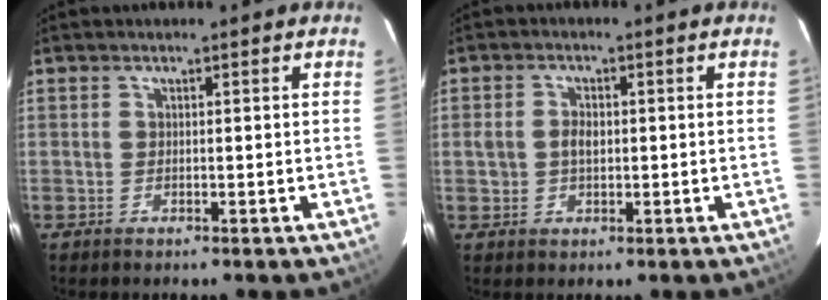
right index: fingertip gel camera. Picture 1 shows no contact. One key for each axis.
{"total": 3.2, "fx": 0.1, "fy": 2.4, "fz": 2.2, "tx": -0.040, "ty": 0.006, "tz": 0.003}